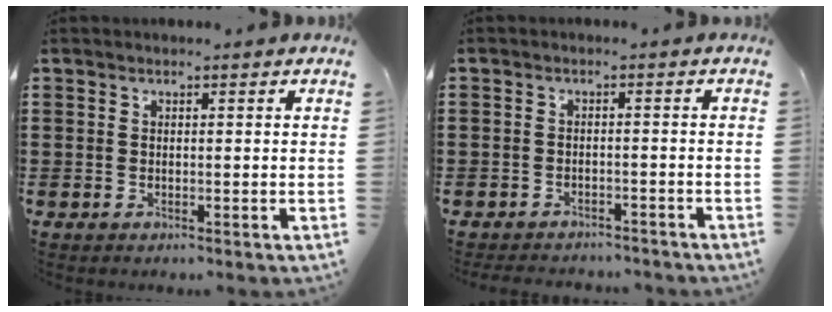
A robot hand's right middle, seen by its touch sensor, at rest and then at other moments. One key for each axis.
{"total": 2.4, "fx": -2.3, "fy": 0.4, "fz": -0.3, "tx": -0.001, "ty": 0.000, "tz": -0.053}